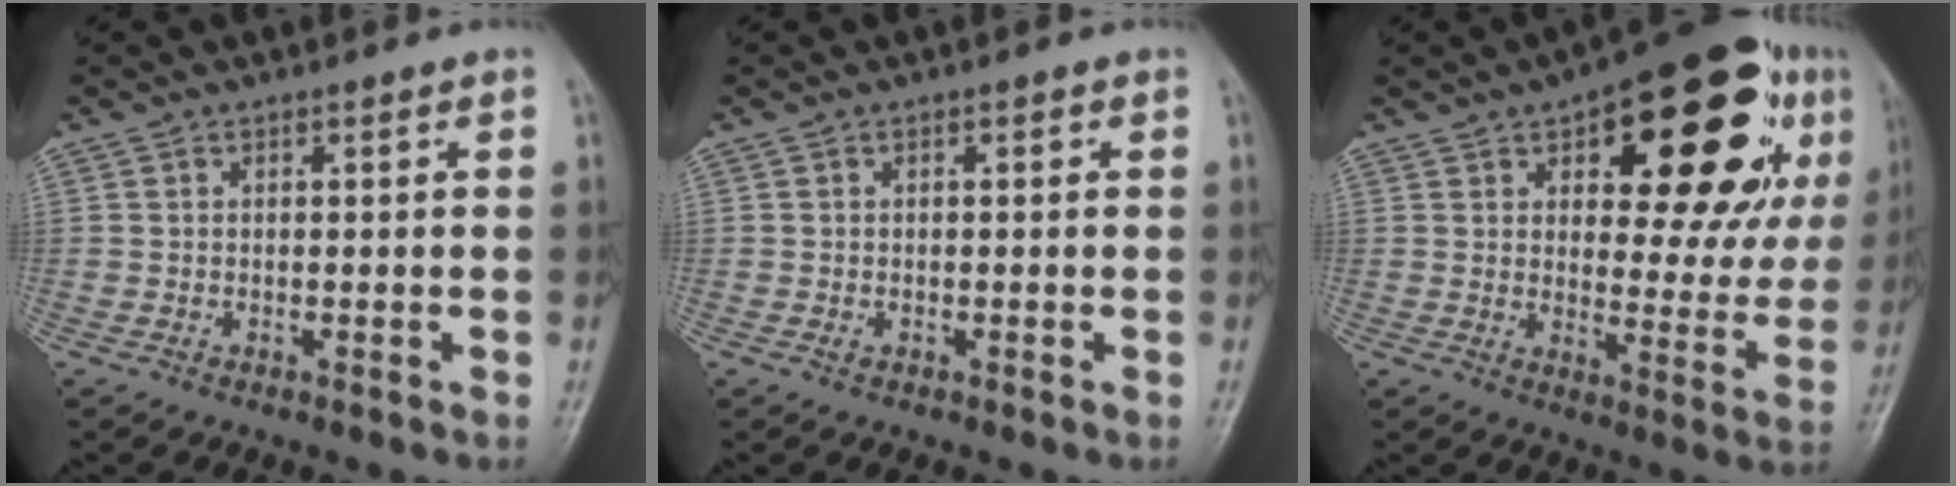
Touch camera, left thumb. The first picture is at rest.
{"total": 1.1, "force": [-0.1, 0.7, 0.8], "torque": [-0.010, 0.005, -0.001]}
{"total": 26.6, "force": [11.2, 11.6, 21.2], "torque": [-0.245, -0.001, 0.153]}